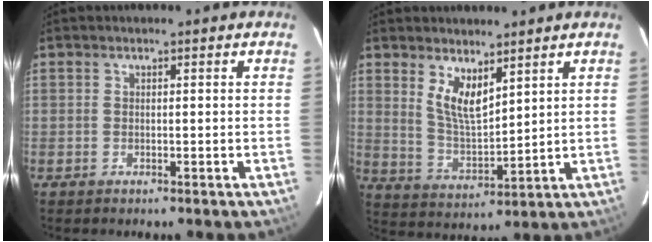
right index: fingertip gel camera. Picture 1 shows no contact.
{"total": 7.2, "force": [4.5, 2.4, 5.1], "torque": [-0.093, -0.010, 0.094]}